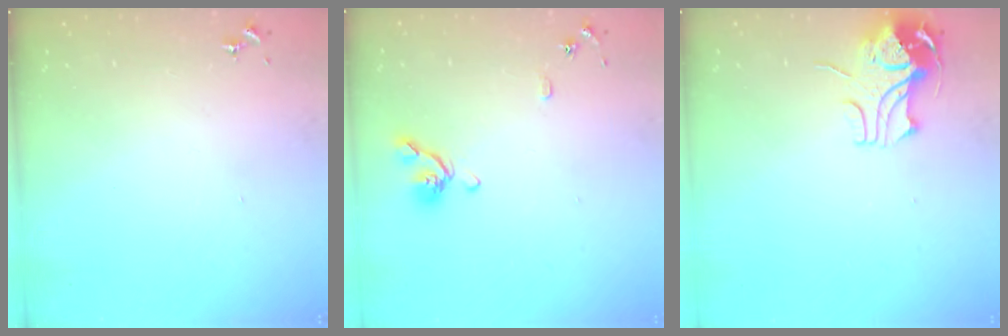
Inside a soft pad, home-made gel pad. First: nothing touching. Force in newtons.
{"total": 8.8, "press": 8.7, "slide": 1.4}
{"total": 9.0, "press": 8.9, "slide": 1.3}